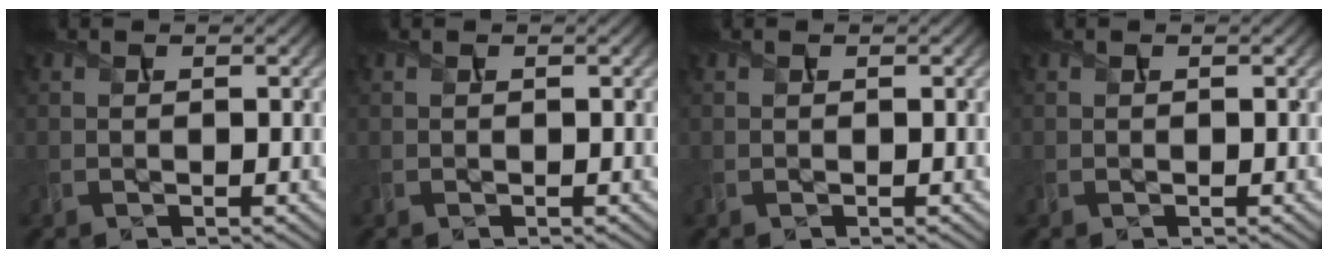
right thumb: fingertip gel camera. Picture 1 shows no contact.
{"total": 0.0}
{"total": 0.0}
{"total": 0.0}